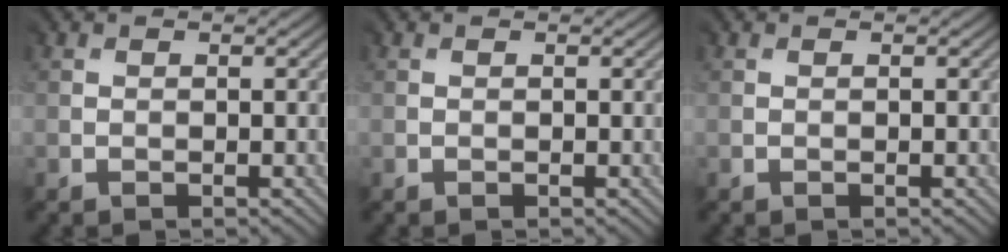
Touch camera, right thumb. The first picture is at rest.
{"total": 0.0}
{"total": 0.0}